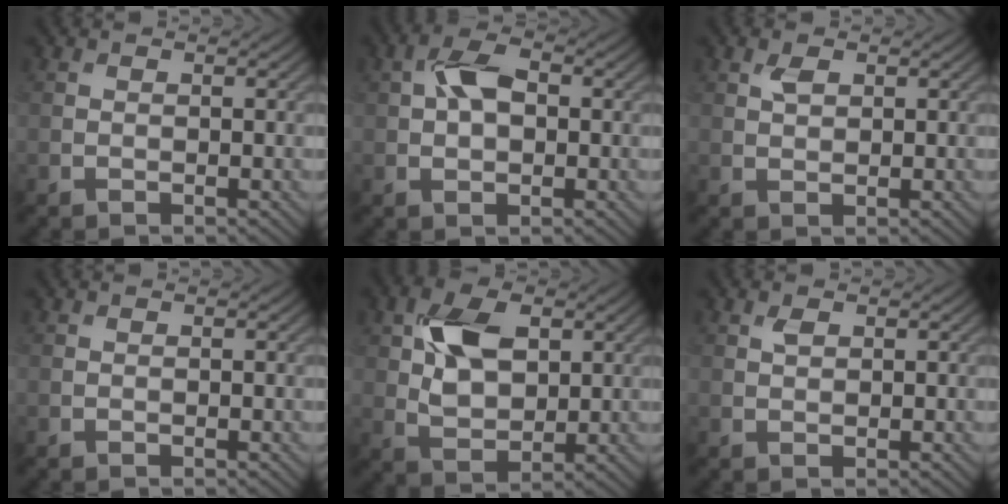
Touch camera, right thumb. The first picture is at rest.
{"total": 5.0, "force": [0.8, 2.9, 3.9], "torque": [-0.080, 0.008, 0.010]}
{"total": 1.6, "force": [0.8, 0.9, 1.1], "torque": [-0.025, 0.001, 0.017]}
{"total": 0.0}
{"total": 8.2, "force": [2.5, 5.0, 6.0], "torque": [-0.126, 0.003, 0.044]}
{"total": 1.0, "force": [0.6, 0.5, 0.7], "torque": [-0.018, -0.001, 0.012]}